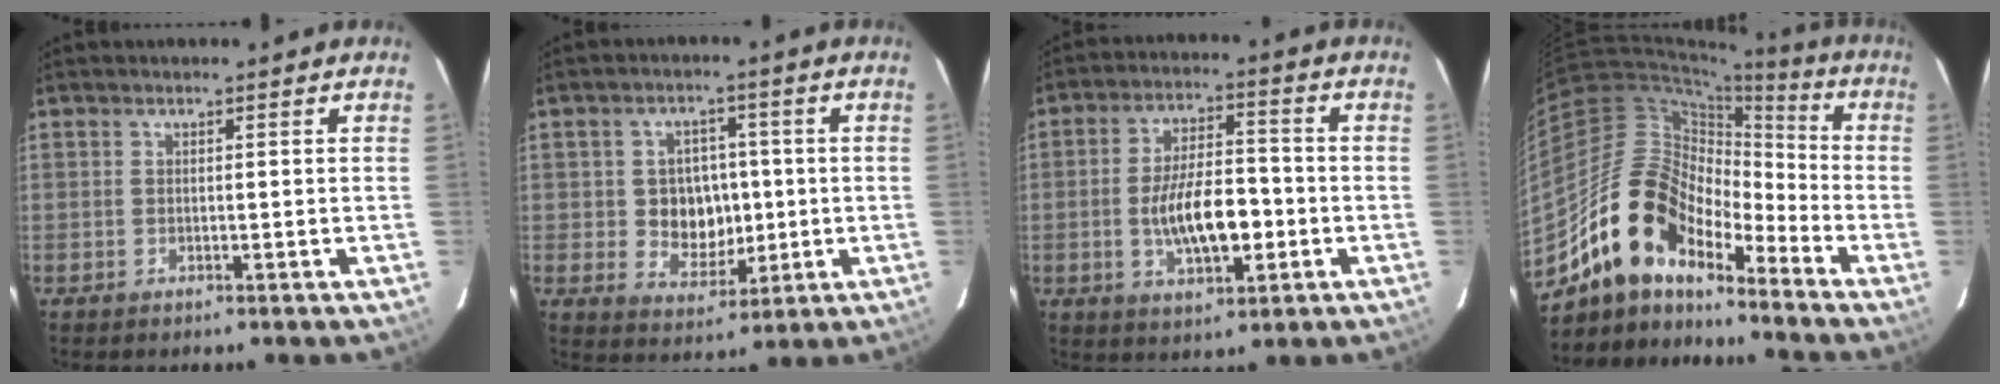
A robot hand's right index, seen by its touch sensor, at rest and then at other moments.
{"total": 8.2, "force": [-0.4, 7.1, 4.1], "torque": [-0.085, 0.011, 0.007]}
{"total": 11.9, "force": [-2.6, 5.0, 10.5], "torque": [-0.197, 0.002, -0.037]}
{"total": 14.8, "force": [-12.0, 6.0, 6.4], "torque": [-0.112, 0.020, -0.230]}